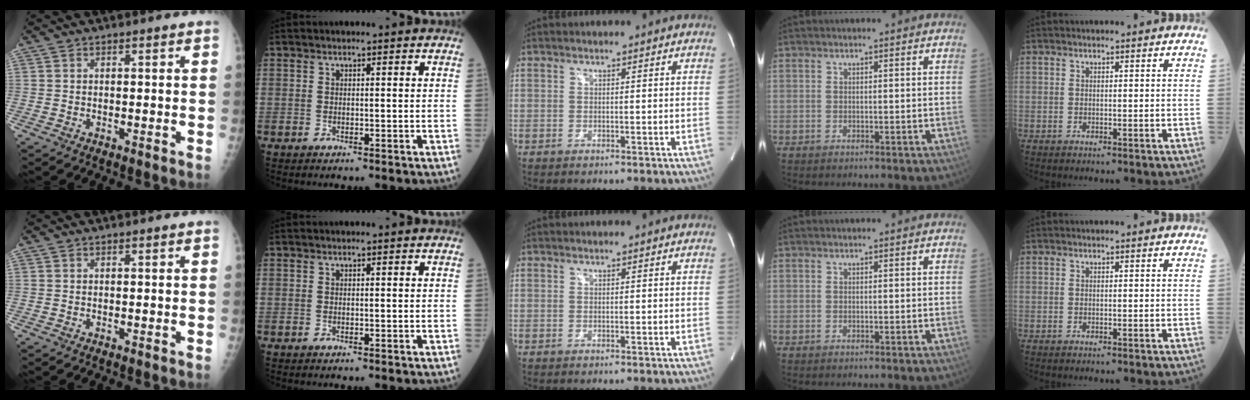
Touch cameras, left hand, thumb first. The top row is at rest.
{}